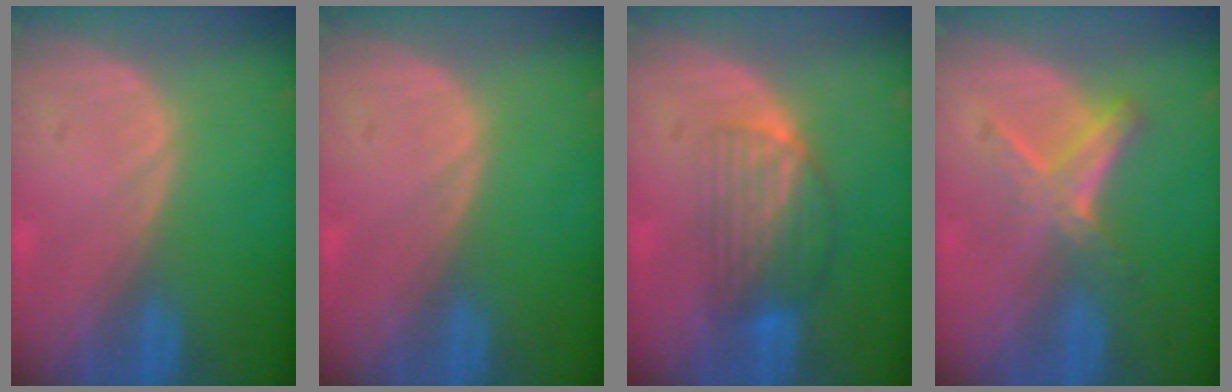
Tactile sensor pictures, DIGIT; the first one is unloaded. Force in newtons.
{"total": 0.0}
{"total": 6.6, "press": 5.8, "slide": 3.0}
{"total": 5.8, "press": 5.2, "slide": 2.5}